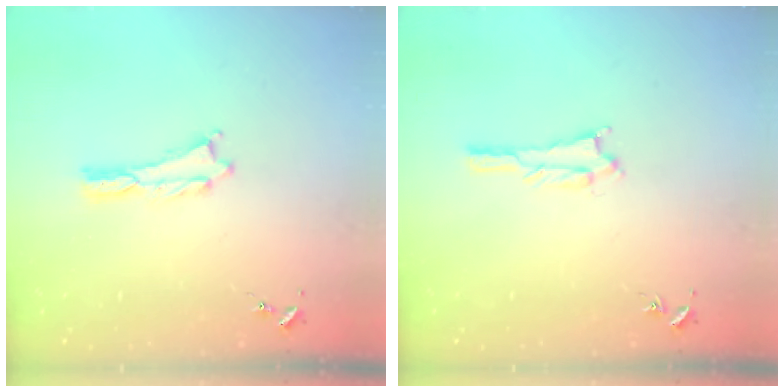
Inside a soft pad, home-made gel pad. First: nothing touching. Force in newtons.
{"total": 1.1, "press": 1.1, "slide": 0.1}